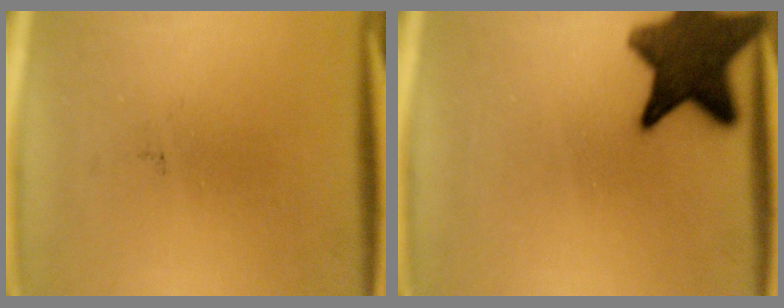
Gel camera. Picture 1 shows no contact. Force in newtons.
{"total": 13.4}